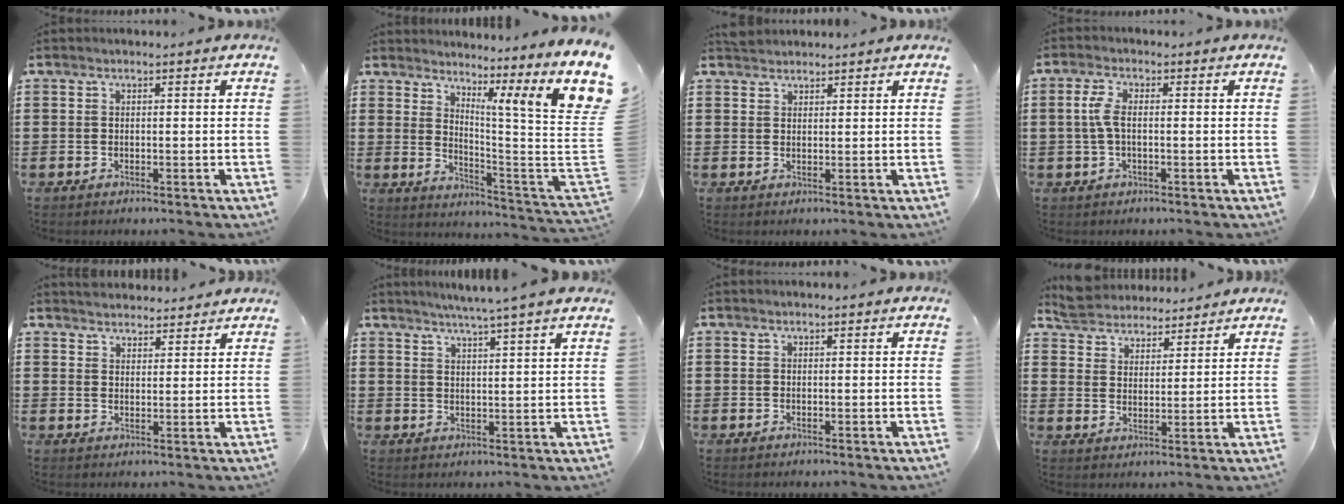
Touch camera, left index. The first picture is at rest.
{"total": 9.0, "force": [5.3, 0.1, 7.3], "torque": [-0.130, -0.066, 0.078]}
{"total": 1.7, "force": [1.7, 0.4, -0.3], "torque": [0.000, 0.003, 0.034]}
{"total": 3.4, "force": [0.0, 1.4, 3.1], "torque": [-0.075, 0.001, -0.007]}
{"total": 3.1, "force": [3.0, 0.6, -0.7], "torque": [0.002, -0.006, 0.058]}
{"total": 3.8, "force": [3.4, -1.0, 1.2], "torque": [-0.033, -0.016, 0.058]}
{"total": 0.0}
{"total": 5.6, "force": [5.5, 1.2, -0.1], "torque": [-0.026, -0.020, 0.101]}